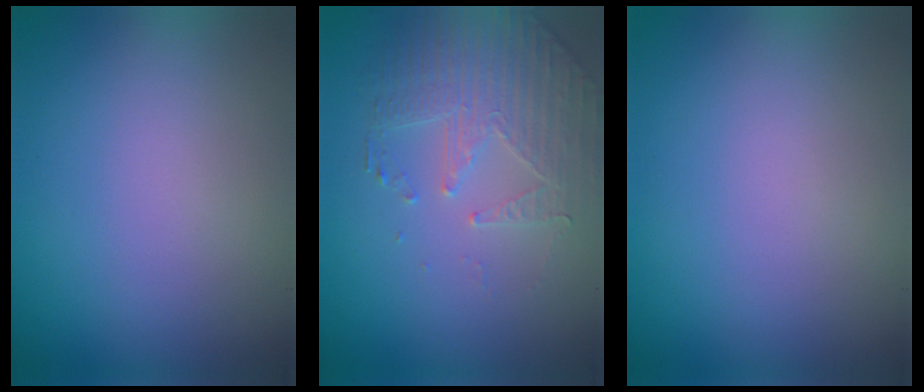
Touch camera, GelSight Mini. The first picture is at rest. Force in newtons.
{"total": 2.5, "press": 2.2, "slide": 1.2}
{"total": 0.0}